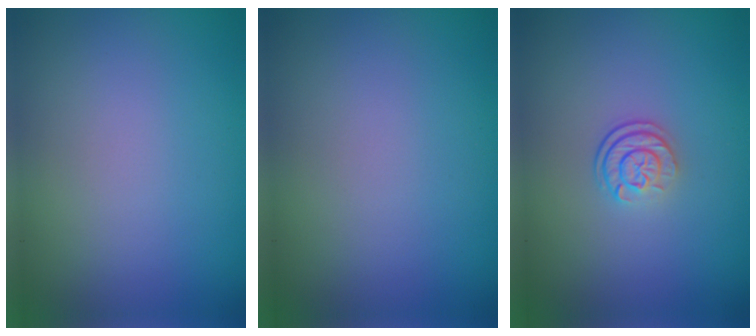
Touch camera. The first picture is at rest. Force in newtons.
{"total": 0.0}
{"total": 2.3, "press": 1.7, "slide": 1.7}